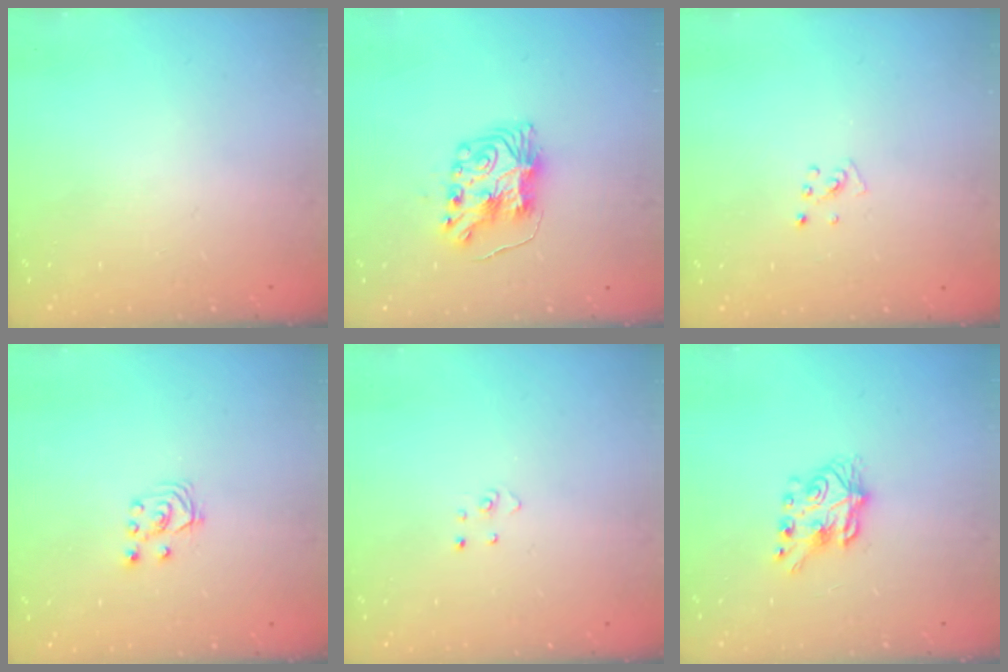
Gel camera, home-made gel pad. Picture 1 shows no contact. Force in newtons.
{"total": 8.3, "press": 8.3, "slide": 0.2}
{"total": 3.7, "press": 3.7, "slide": 0.4}
{"total": 2.8, "press": 2.7, "slide": 0.7}
{"total": 2.7, "press": 2.7, "slide": 0.3}
{"total": 6.9, "press": 6.9, "slide": 0.3}